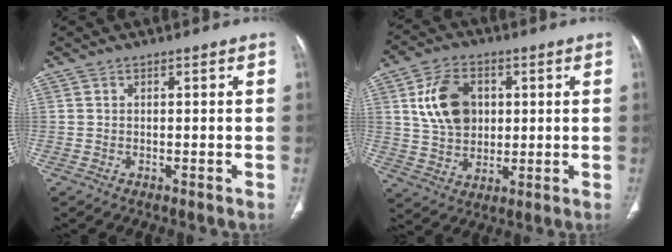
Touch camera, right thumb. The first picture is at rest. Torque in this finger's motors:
{"motor_torque": [-0.05, -0.10, 0.75, -0.15, 0.11]}